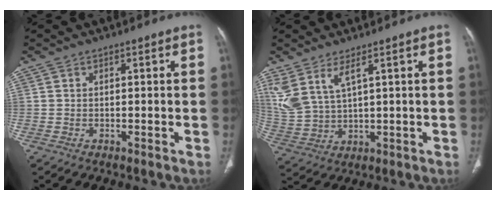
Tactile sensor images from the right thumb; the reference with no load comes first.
{"total": 8.8, "force": [5.0, 3.3, 6.4], "torque": [-0.153, -0.023, 0.120]}